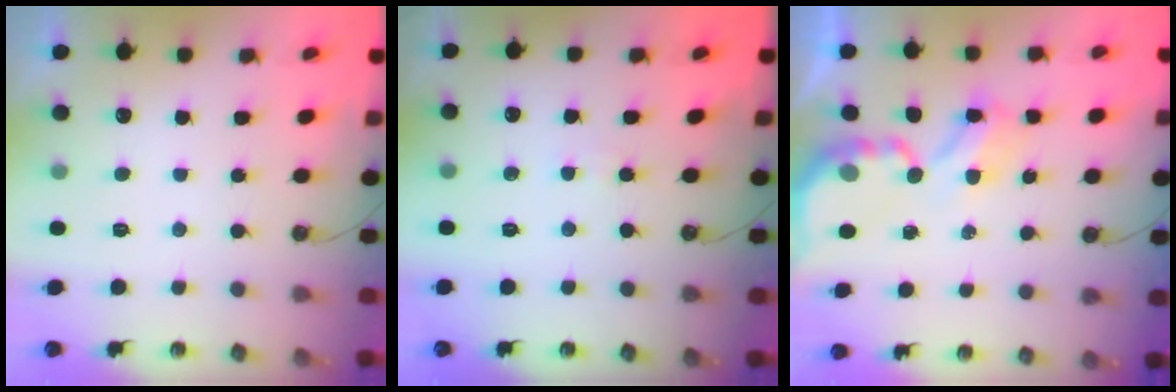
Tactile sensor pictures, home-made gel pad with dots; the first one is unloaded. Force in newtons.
{"total": 2.8, "press": 2.8, "slide": 0.3}
{"total": 4.8, "press": 4.8, "slide": 0.3}